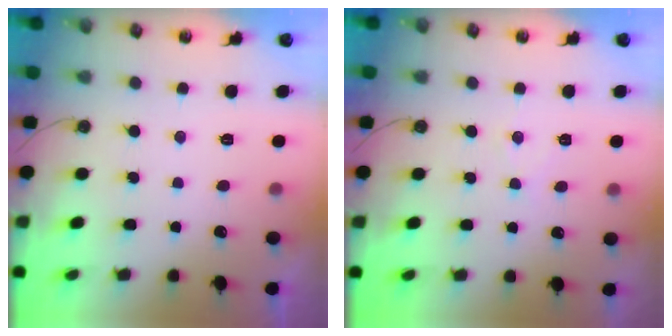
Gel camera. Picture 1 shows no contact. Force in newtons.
{"total": 4.6, "press": 4.5, "slide": 0.7}